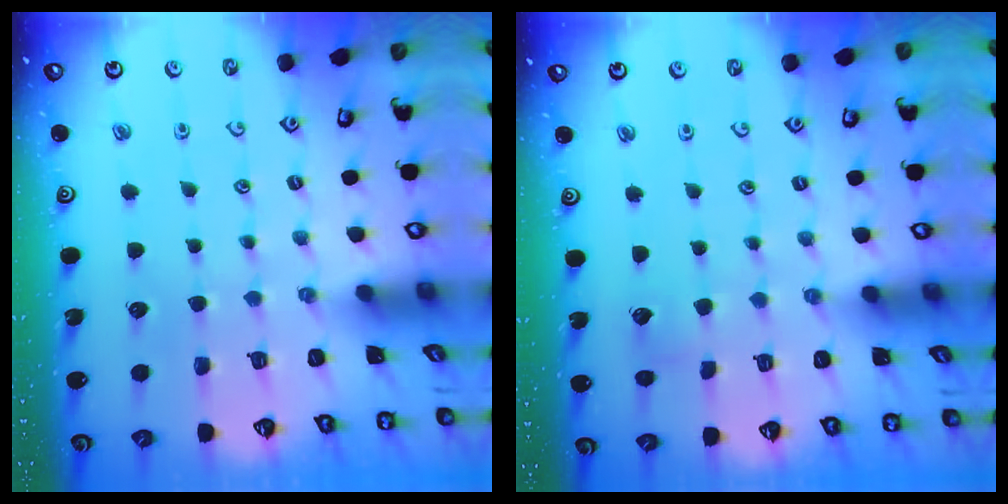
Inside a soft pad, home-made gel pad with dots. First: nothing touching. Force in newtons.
{"total": 2.7, "press": 2.7, "slide": 0.4}